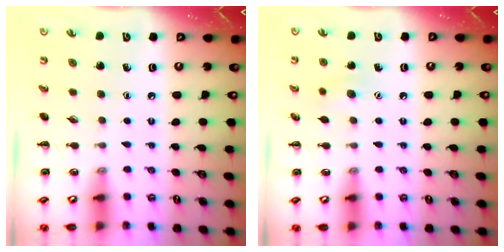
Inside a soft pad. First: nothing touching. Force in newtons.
{"total": 6.8, "press": 6.6, "slide": 1.6}